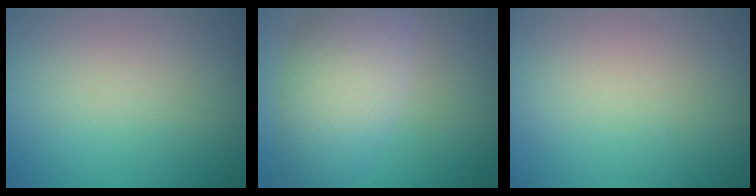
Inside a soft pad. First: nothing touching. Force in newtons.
{"total": 6.8, "press": 6.8, "slide": 0.2}
{"total": 0.0}